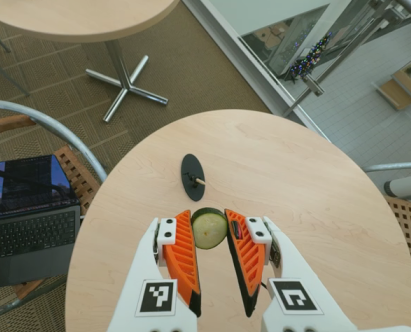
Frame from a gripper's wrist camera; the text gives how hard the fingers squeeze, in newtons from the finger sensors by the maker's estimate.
{"total": 7.6, "left": 7.2, "right": 7.9}